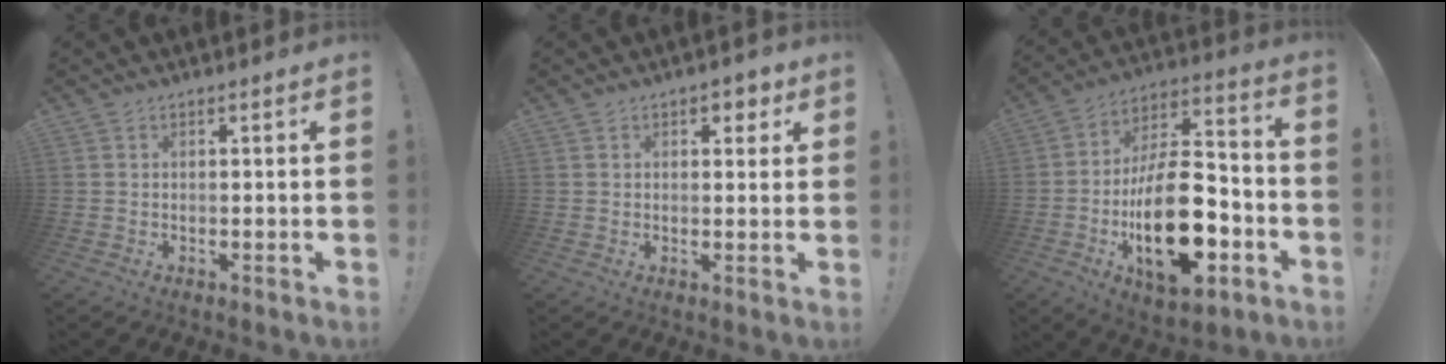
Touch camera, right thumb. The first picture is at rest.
{"total": 3.3, "force": [1.5, 2.3, 1.8], "torque": [-0.002, -0.006, 0.019]}
{"total": 26.0, "force": [-7.4, 13.4, 21.1], "torque": [-0.361, 0.048, -0.110]}